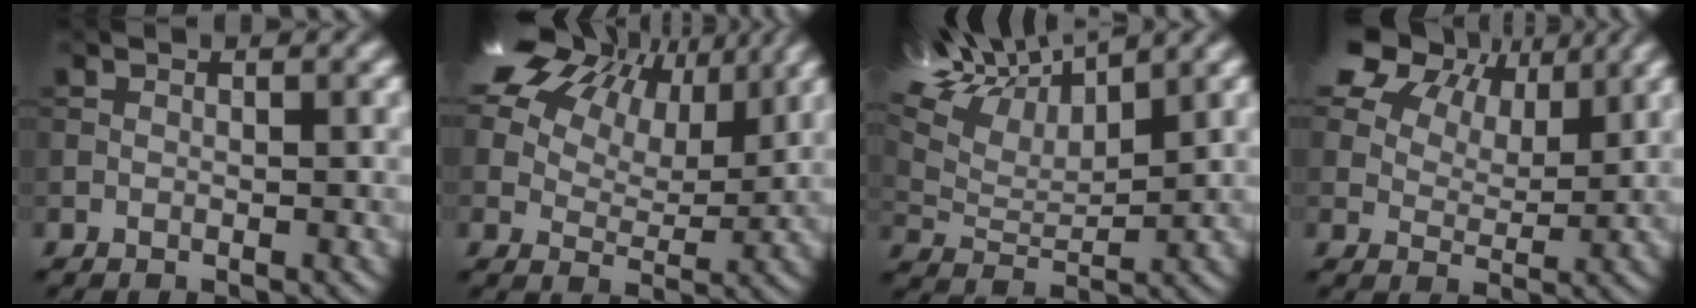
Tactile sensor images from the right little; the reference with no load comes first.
{"total": 14.8, "force": [8.7, 8.7, 8.2], "torque": [-0.193, 0.037, 0.177]}
{"total": 8.3, "force": [6.8, 2.1, 4.4], "torque": [-0.124, 0.015, 0.133]}
{"total": 11.0, "force": [7.1, 6.5, 5.3], "torque": [-0.145, 0.014, 0.151]}